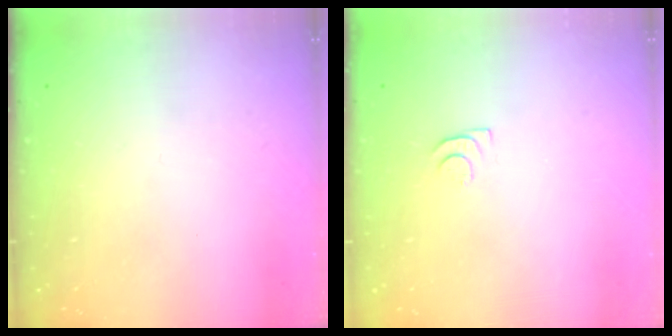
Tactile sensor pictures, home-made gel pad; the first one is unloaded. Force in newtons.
{"total": 4.1, "press": 4.0, "slide": 0.6}